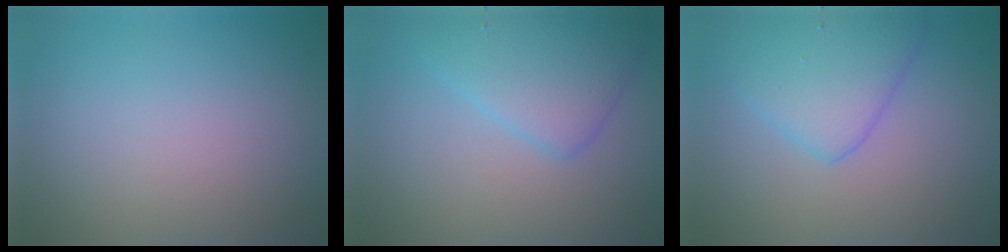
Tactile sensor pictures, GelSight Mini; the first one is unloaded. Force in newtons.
{"total": 4.2, "press": 4.2, "slide": 0.2}
{"total": 4.4, "press": 4.4, "slide": 0.2}